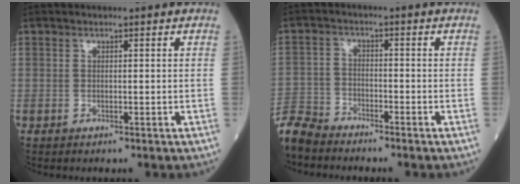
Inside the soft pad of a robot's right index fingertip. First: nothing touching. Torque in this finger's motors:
{"motor_torque": [0.02, -0.01, -0.23, -0.09]}